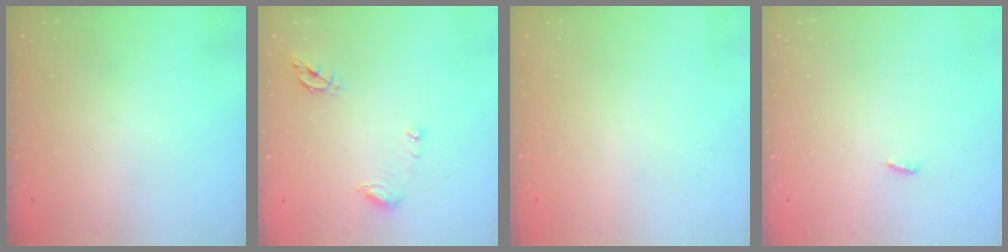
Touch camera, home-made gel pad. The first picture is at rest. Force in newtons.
{"total": 7.9, "press": 7.8, "slide": 0.9}
{"total": 0.0}
{"total": 3.0, "press": 2.9, "slide": 0.8}